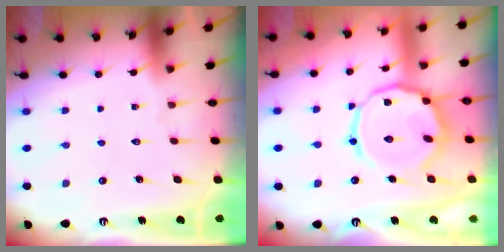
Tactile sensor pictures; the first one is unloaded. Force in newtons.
{"total": 15.0, "press": 14.9, "slide": 1.2}